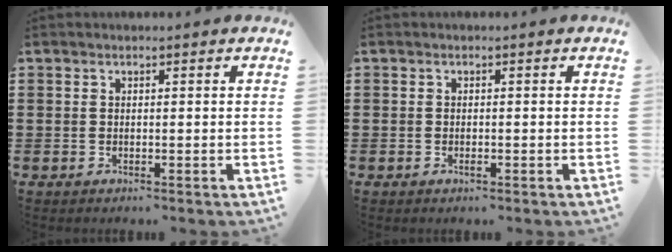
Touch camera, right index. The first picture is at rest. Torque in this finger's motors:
{"motor_torque": [2.14, 0.00, 0.01, -0.01]}